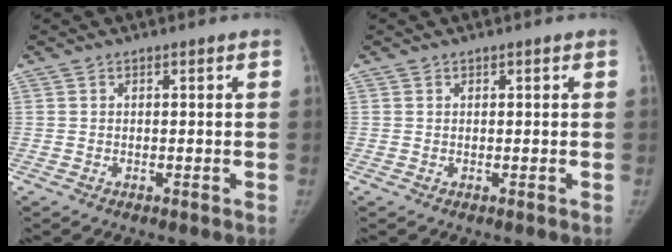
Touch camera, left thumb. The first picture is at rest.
{"total": 0.0}